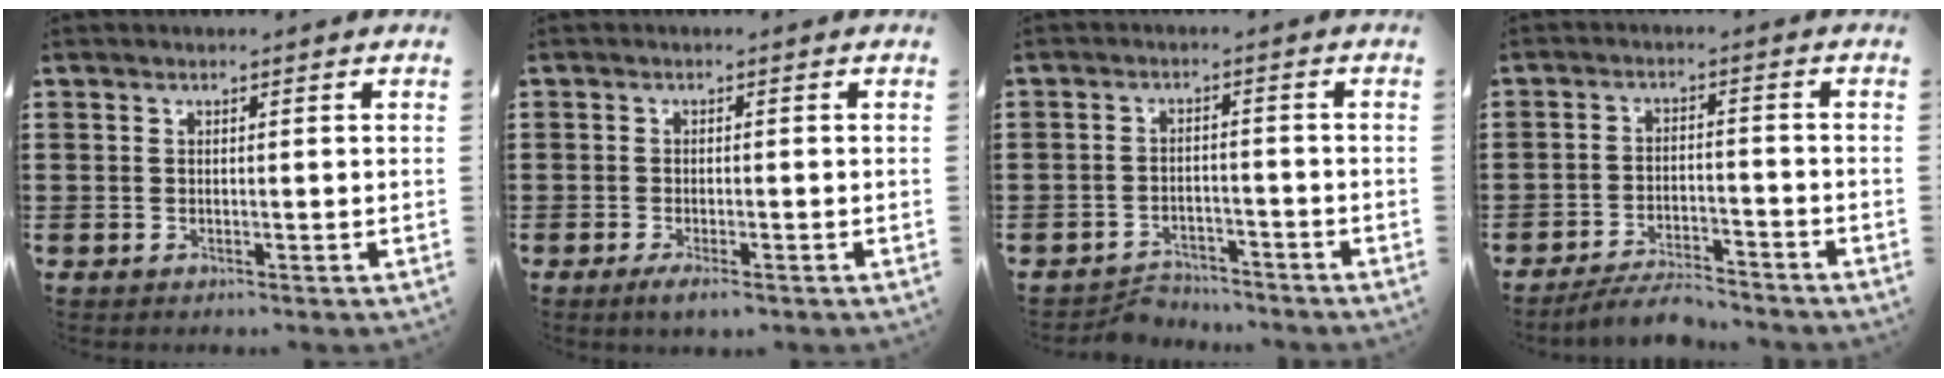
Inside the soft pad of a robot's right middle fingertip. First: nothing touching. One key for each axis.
{"total": 1.8, "fx": -1.2, "fy": 0.4, "fz": 1.3, "tx": -0.023, "ty": -0.001, "tz": -0.022}
{"total": 3.2, "fx": -3.1, "fy": 0.7, "fz": -0.1, "tx": -0.006, "ty": 0.002, "tz": -0.068}
{"total": 4.8, "fx": -4.6, "fy": 0.6, "fz": 1.3, "tx": -0.029, "ty": 0.002, "tz": -0.093}